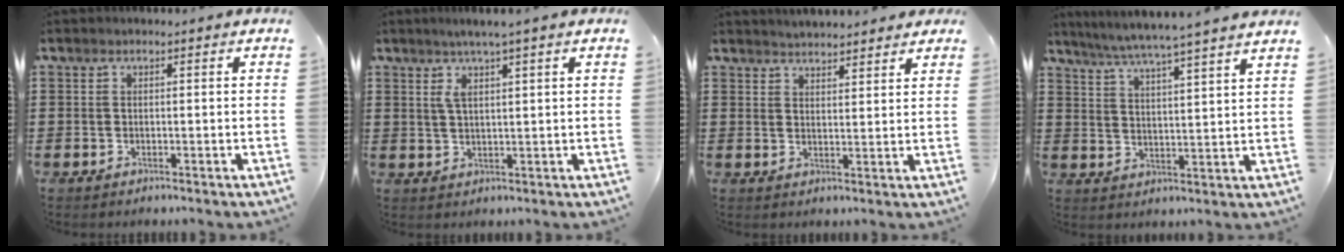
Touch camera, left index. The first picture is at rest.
{"total": 3.5, "force": [1.8, 0.0, 2.9], "torque": [-0.060, 0.001, 0.031]}
{"total": 2.8, "force": [2.8, 0.0, 0.0], "torque": [-0.009, -0.009, 0.052]}
{"total": 5.3, "force": [4.7, -1.2, 2.1], "torque": [-0.058, -0.034, 0.076]}